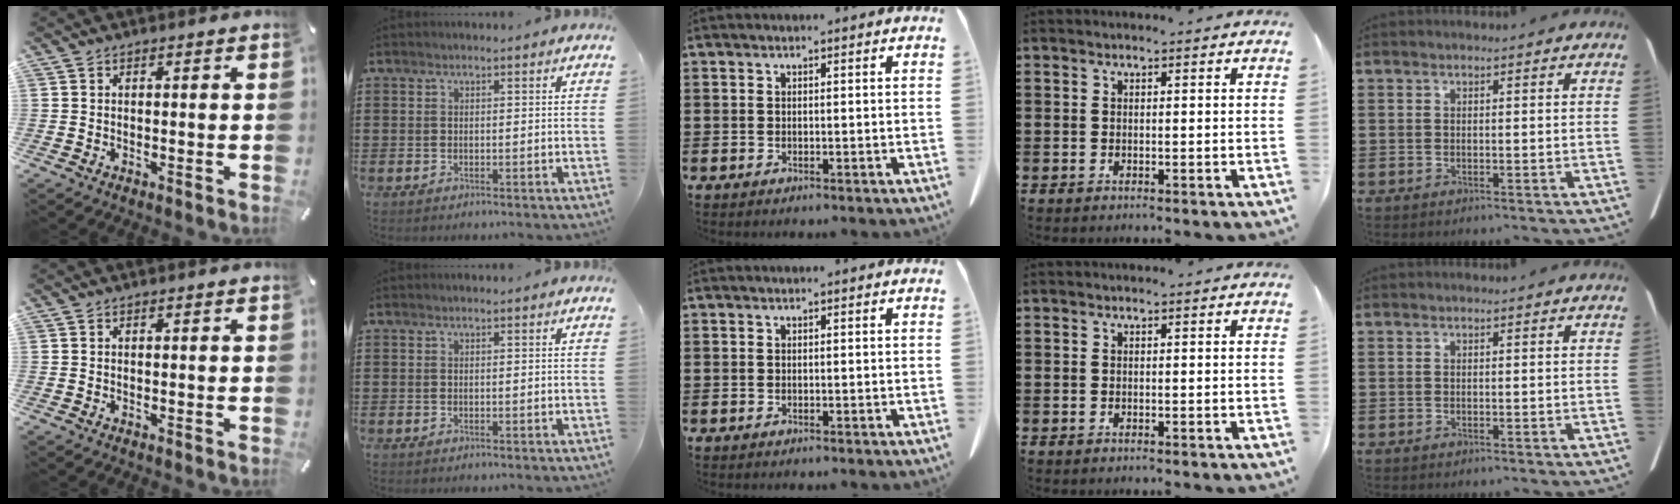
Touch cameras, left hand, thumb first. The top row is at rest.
{}